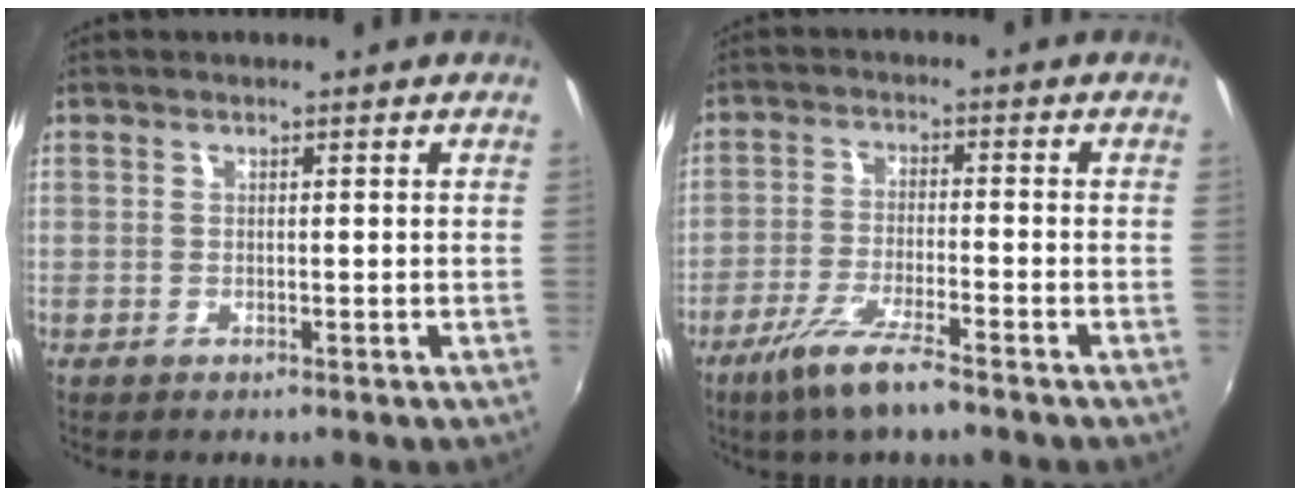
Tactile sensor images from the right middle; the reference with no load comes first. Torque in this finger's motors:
{"motor_torque": [1.15, -0.99, 0.52, 0.20]}